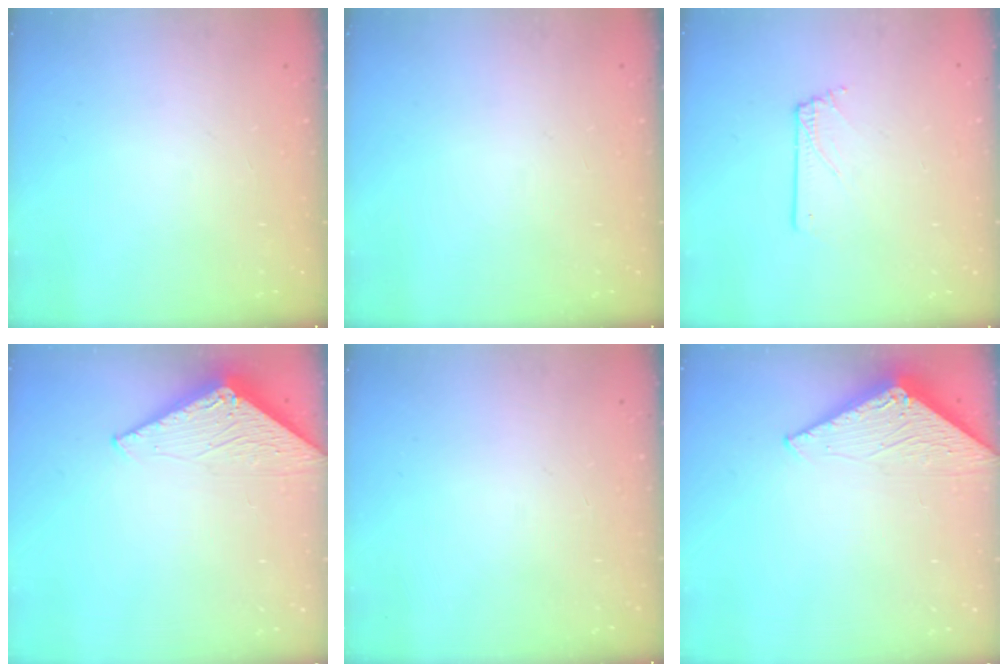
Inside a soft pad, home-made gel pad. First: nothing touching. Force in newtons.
{"total": 0.0}
{"total": 1.0, "press": 1.0, "slide": 0.1}
{"total": 3.0, "press": 3.0, "slide": 0.2}
{"total": 0.0}
{"total": 3.0, "press": 3.0, "slide": 0.2}